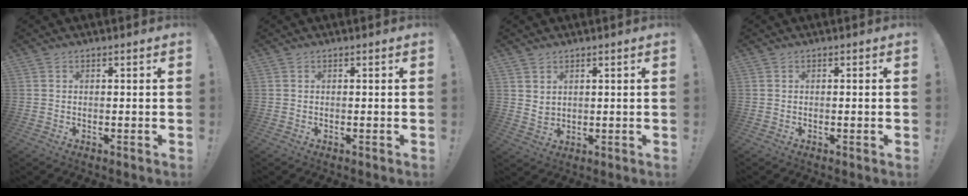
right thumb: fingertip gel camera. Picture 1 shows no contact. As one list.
[{"total": 0.0}, {"total": 3.4, "force": [2.2, 2.3, 1.2], "torque": [-0.013, -0.013, 0.040]}, {"total": 0.6, "force": [-0.3, -0.2, 0.5], "torque": [-0.010, -0.001, -0.006]}]